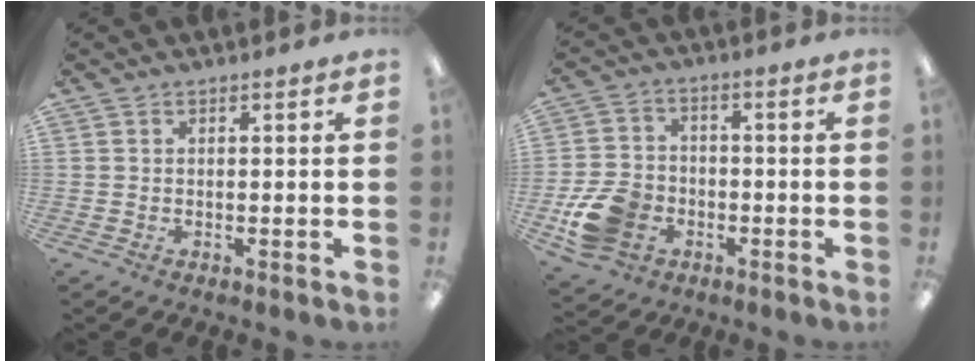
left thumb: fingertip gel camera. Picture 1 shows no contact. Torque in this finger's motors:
{"motor_torque": [0.38, 2.49, 0.18, -0.01, 0.08]}